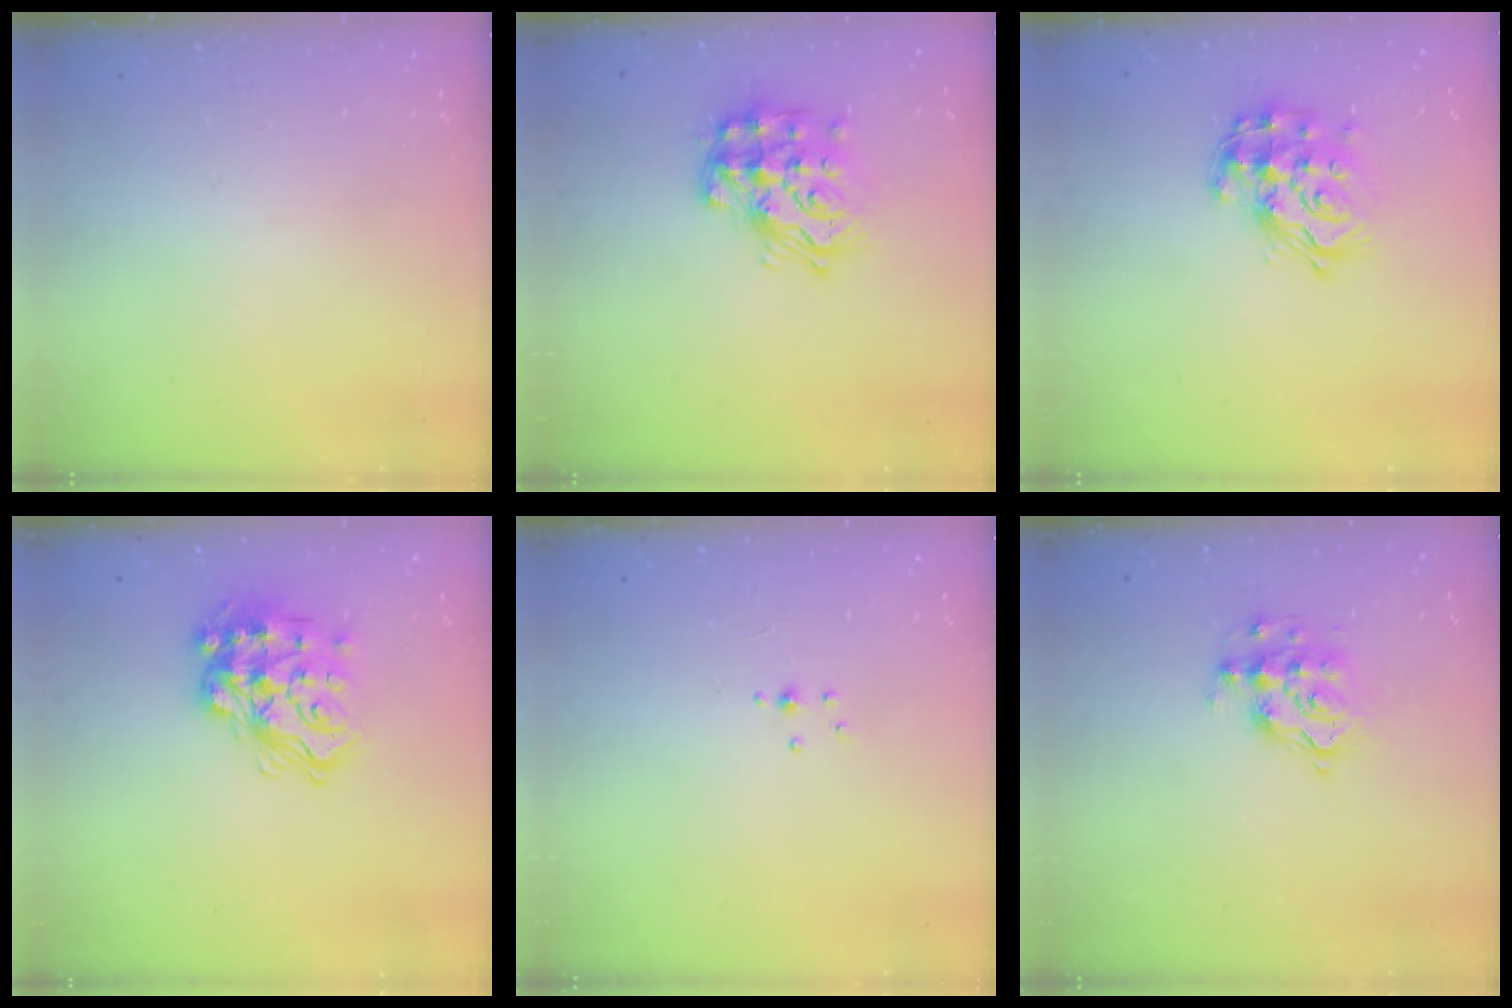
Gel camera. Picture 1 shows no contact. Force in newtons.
{"total": 15.7, "press": 15.6, "slide": 1.2}
{"total": 15.0, "press": 14.9, "slide": 1.0}
{"total": 17.6, "press": 17.5, "slide": 1.9}
{"total": 2.5, "press": 2.3, "slide": 1.0}
{"total": 10.4, "press": 10.4, "slide": 0.5}